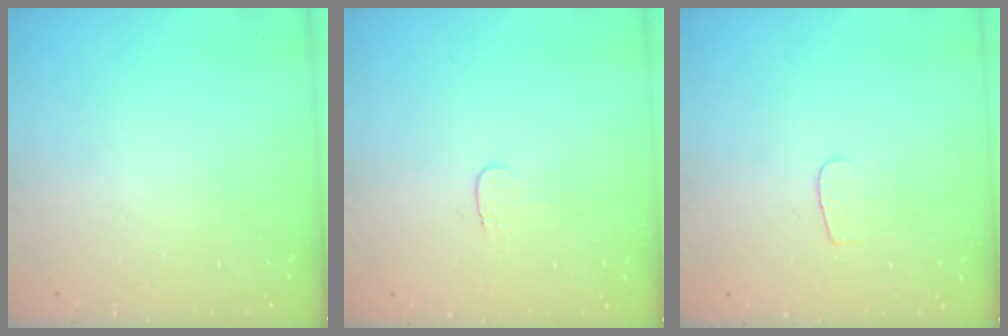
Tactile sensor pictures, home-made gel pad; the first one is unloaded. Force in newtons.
{"total": 3.5, "press": 3.5, "slide": 0.4}
{"total": 3.7, "press": 3.7, "slide": 0.4}